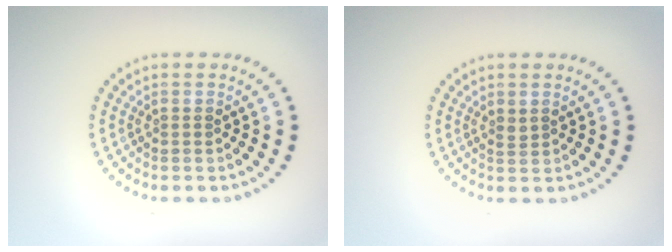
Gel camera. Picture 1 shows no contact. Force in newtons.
{"total": 0.7, "press": 0.6, "slide": 0.3}